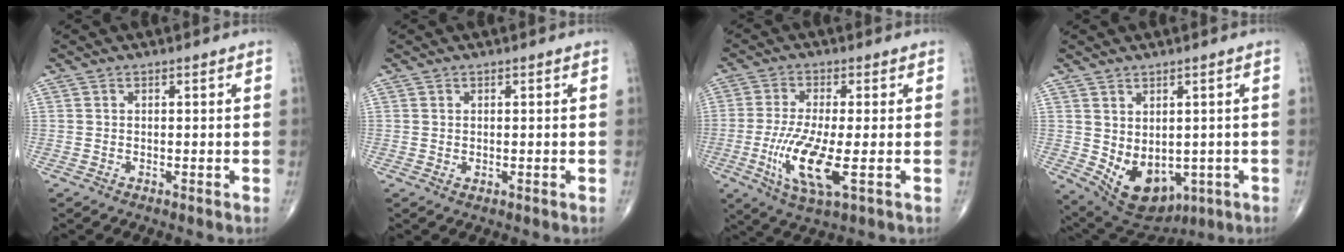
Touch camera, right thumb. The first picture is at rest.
{"total": 0.5, "force": [0.0, 0.4, 0.4], "torque": [-0.006, -0.003, 0.001]}
{"total": 11.0, "force": [-2.5, 2.7, 10.4], "torque": [-0.221, -0.017, -0.044]}
{"total": 11.4, "force": [-2.1, 7.7, 8.1], "torque": [-0.105, -0.004, -0.002]}